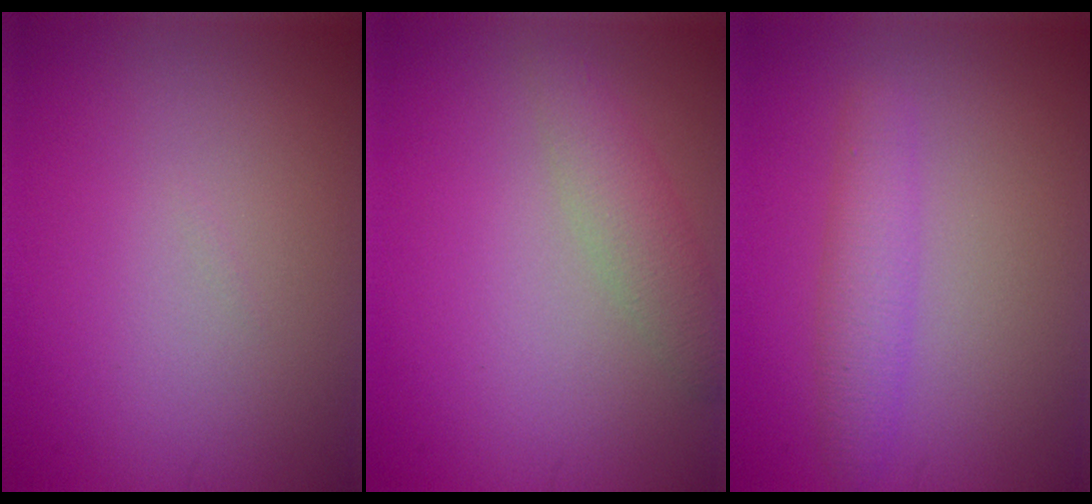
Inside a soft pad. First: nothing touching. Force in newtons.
{"total": 2.7, "press": 2.7, "slide": 0.0}
{"total": 2.7, "press": 2.7, "slide": 0.2}